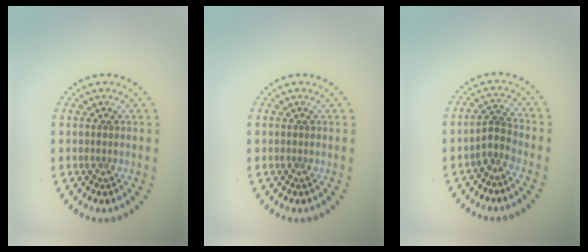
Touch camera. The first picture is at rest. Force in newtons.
{"total": 0.0}
{"total": 1.8, "press": 1.1, "slide": 1.4}